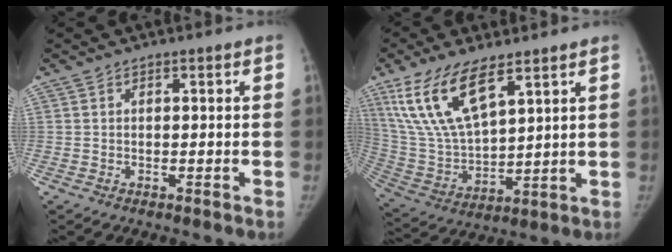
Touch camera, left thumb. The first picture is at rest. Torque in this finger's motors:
{"motor_torque": [0.39, 0.77, 1.61, -1.17, 0.41]}